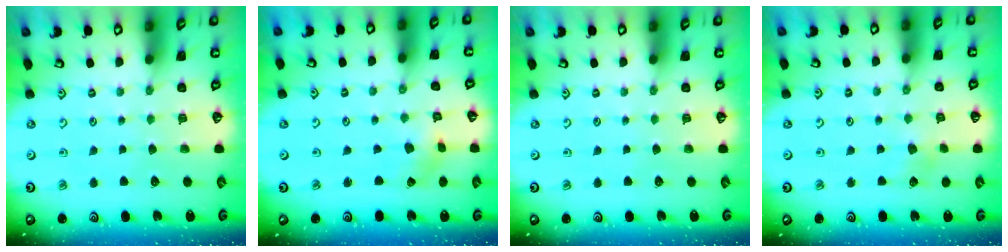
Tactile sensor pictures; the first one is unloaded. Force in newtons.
{"total": 1.8, "press": 1.8, "slide": 0.3}
{"total": 0.0}
{"total": 3.5, "press": 3.5, "slide": 0.3}